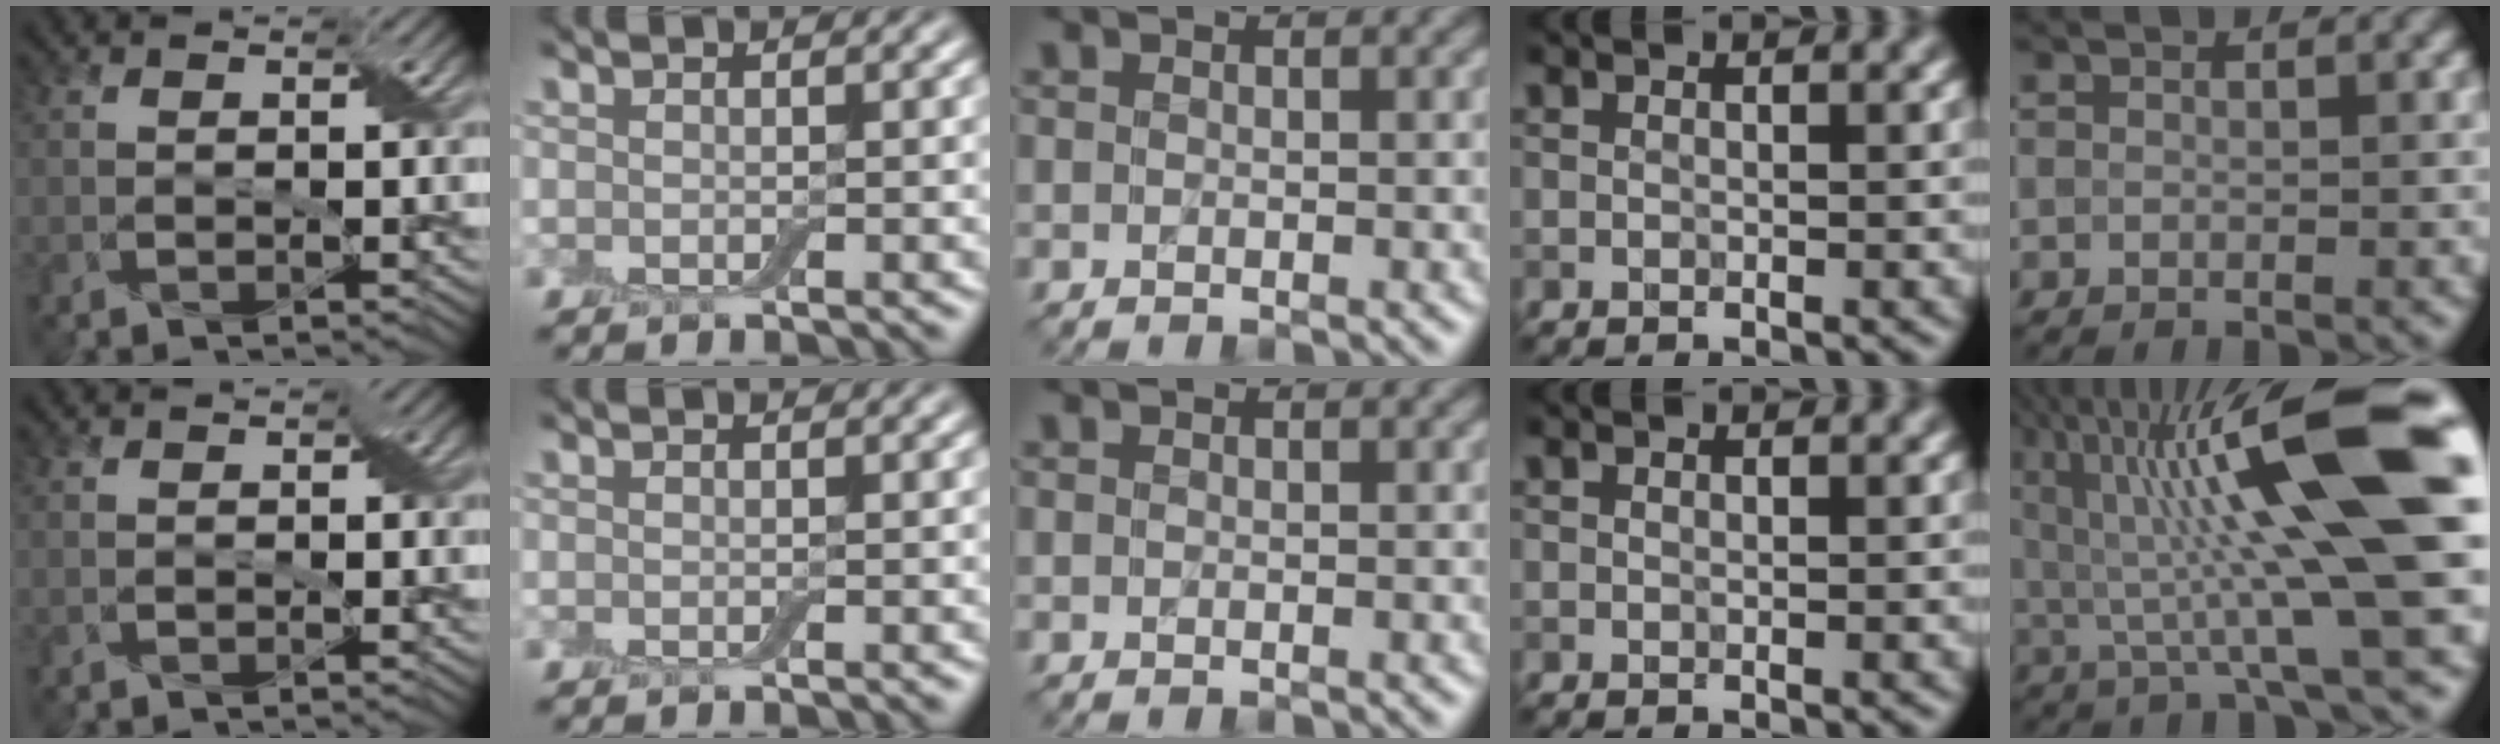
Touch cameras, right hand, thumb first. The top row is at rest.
{"thumb": {"total": 0.8, "force": [0.0, 0.6, 0.5], "torque": [-0.004, 0.001, -0.001]}, "little": {"total": 15.1, "force": [2.8, 2.7, 14.6], "torque": [-0.229, 0.010, 0.042]}}